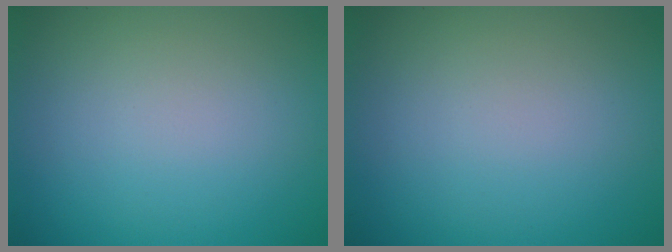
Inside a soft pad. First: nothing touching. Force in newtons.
{"total": 0.0}